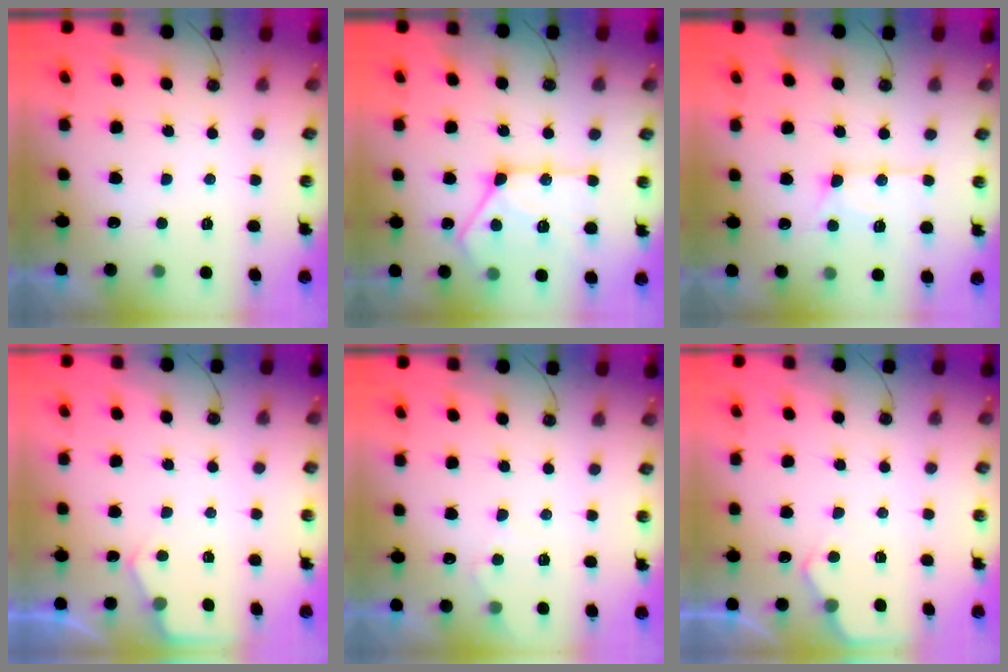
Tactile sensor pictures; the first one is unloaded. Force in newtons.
{"total": 17.5, "press": 17.5, "slide": 1.4}
{"total": 12.8, "press": 12.8, "slide": 1.1}
{"total": 4.1, "press": 4.1, "slide": 0.6}
{"total": 4.3, "press": 4.3, "slide": 0.5}
{"total": 4.9, "press": 4.8, "slide": 0.6}